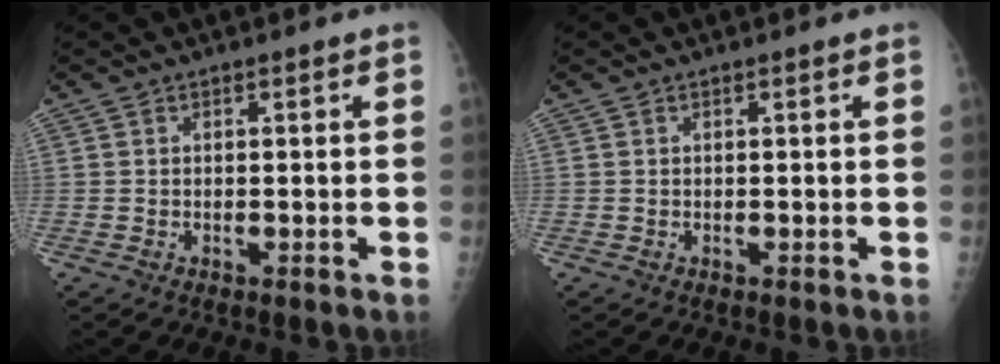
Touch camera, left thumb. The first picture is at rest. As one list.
[{"total": 0.0}]